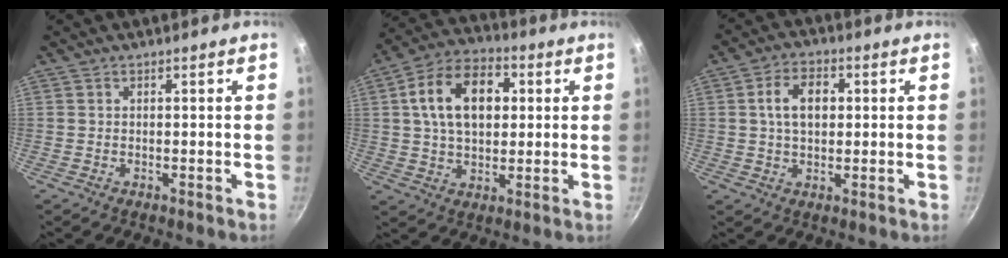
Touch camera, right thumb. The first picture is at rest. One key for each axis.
{"total": 15.3, "fx": 3.2, "fy": 10.1, "fz": 11.1, "tx": -0.160, "ty": 0.016, "tz": 0.041}
{"total": 7.8, "fx": 1.3, "fy": 5.1, "fz": 5.8, "tx": -0.080, "ty": 0.011, "tz": 0.017}